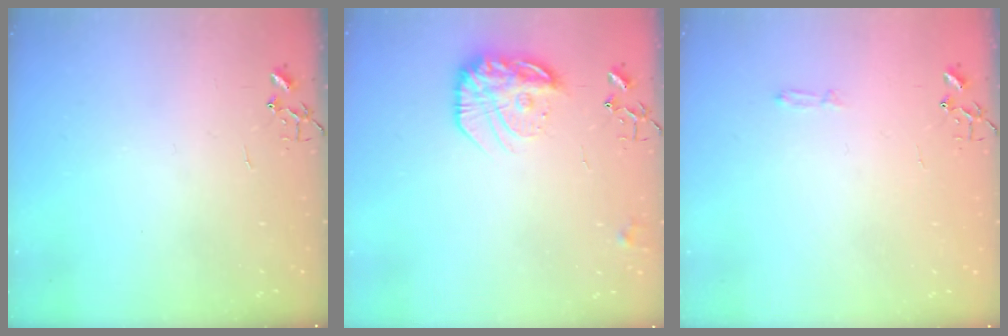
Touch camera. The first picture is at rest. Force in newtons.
{"total": 15.1, "press": 15.1, "slide": 0.5}
{"total": 2.8, "press": 2.8, "slide": 0.4}